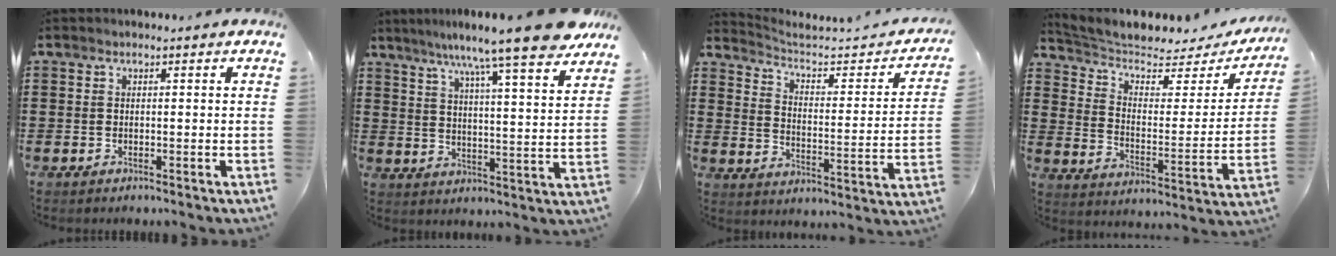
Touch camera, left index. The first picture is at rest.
{"total": 11.3, "force": [9.4, -0.5, 6.2], "torque": [-0.126, -0.054, 0.151]}
{"total": 3.7, "force": [3.3, 0.9, 1.4], "torque": [-0.041, -0.028, 0.046]}
{"total": 4.1, "force": [3.3, 1.7, 1.7], "torque": [-0.057, -0.029, 0.051]}